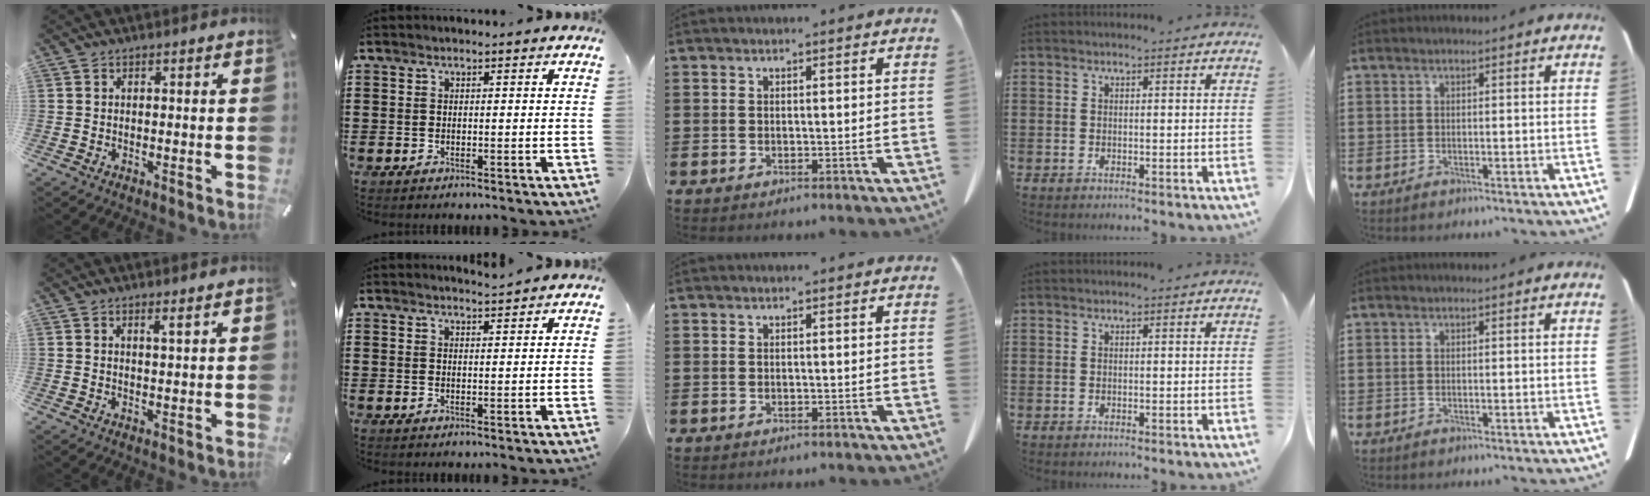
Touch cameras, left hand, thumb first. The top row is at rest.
{"thumb": {"total": 1.8, "force": [1.4, 0.1, 1.2], "torque": [-0.023, -0.001, 0.024]}, "index": {"total": 2.0, "force": [1.9, -0.1, 0.2], "torque": [-0.008, -0.002, 0.038]}}